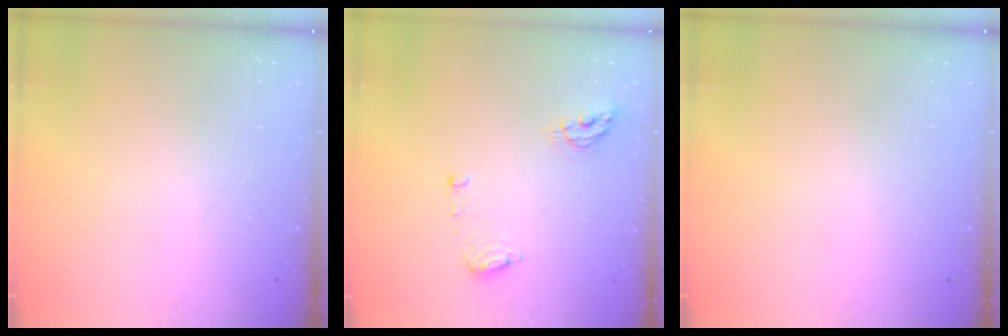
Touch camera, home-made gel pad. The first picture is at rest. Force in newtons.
{"total": 6.9, "press": 6.8, "slide": 0.9}
{"total": 0.0}